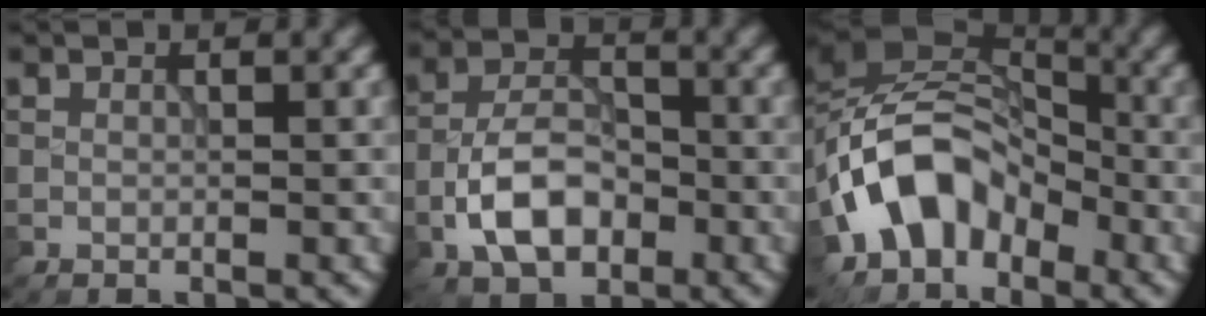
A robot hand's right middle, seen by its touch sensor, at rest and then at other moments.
{"total": 6.2, "force": [-2.5, 3.6, 4.3], "torque": [-0.075, 0.006, -0.050]}
{"total": 8.5, "force": [-4.2, 5.7, 4.7], "torque": [-0.072, 0.013, -0.095]}